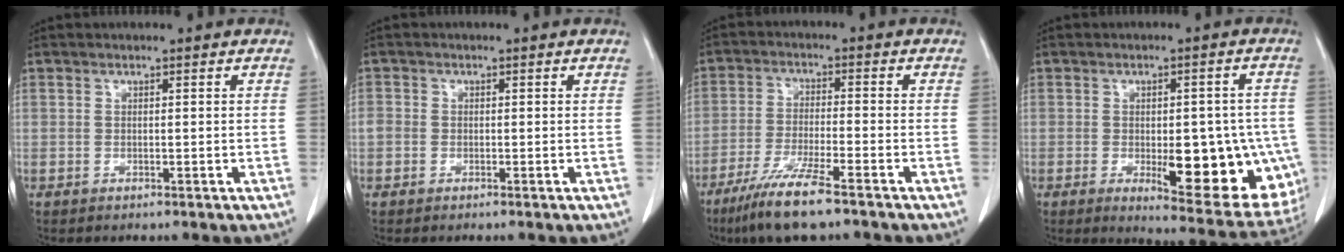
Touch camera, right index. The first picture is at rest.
{"total": 1.9, "force": [-0.2, 1.8, 0.7], "torque": [-0.008, 0.011, -0.004]}
{"total": 9.4, "force": [-6.8, 0.4, 6.5], "torque": [-0.125, -0.027, -0.123]}
{"total": 16.8, "force": [-4.2, 5.9, 15.1], "torque": [-0.115, 0.010, -0.029]}